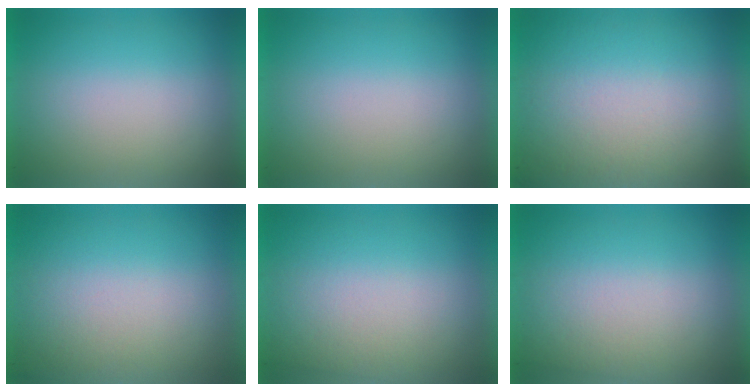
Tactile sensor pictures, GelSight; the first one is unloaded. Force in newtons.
{"total": 0.0}
{"total": 4.4}
{"total": 2.5}
{"total": 2.1}
{"total": 2.1}